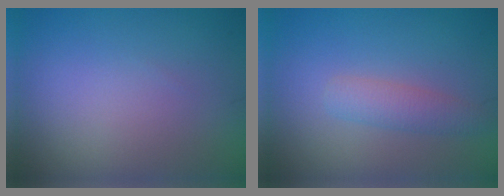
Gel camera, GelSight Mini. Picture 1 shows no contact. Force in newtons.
{"total": 2.2, "press": 2.2, "slide": 0.1}